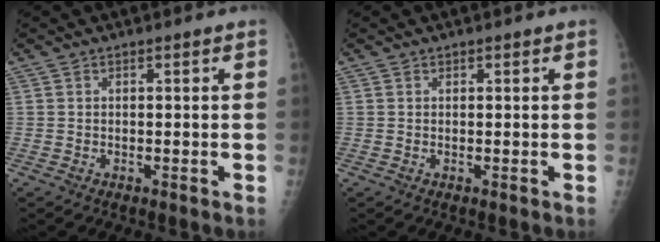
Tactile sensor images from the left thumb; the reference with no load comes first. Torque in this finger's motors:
{"motor_torque": [-0.01, 0.01, -0.06, -0.05, 0.00]}